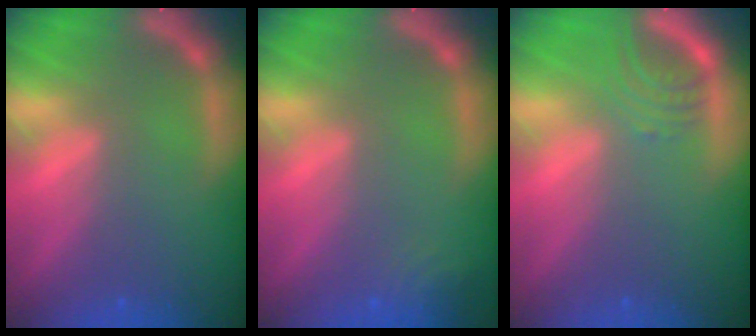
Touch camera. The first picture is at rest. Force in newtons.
{"total": 2.4}
{"total": 3.0}